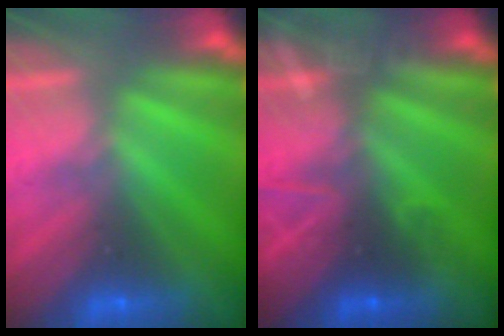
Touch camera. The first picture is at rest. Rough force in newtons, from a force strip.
{"total": 2.9}